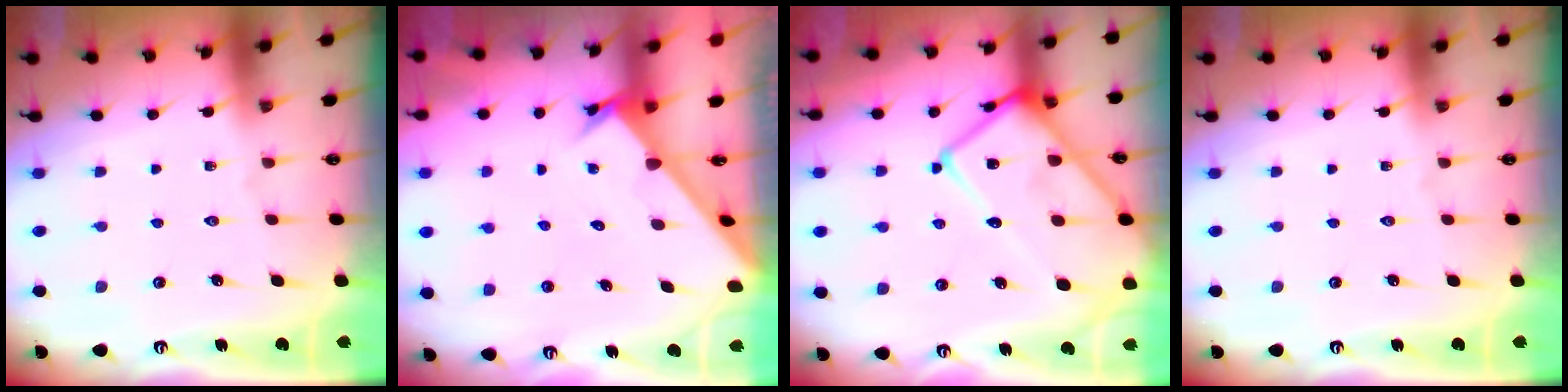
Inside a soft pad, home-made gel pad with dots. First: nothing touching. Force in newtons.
{"total": 2.4, "press": 2.4, "slide": 0.1}
{"total": 20.3, "press": 20.2, "slide": 2.1}
{"total": 0.0}